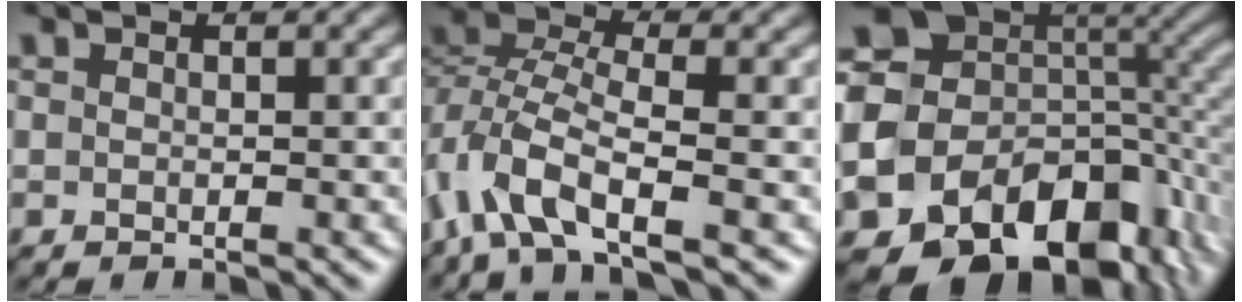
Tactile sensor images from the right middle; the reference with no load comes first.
{"total": 6.7, "force": [-3.7, 2.9, 4.9], "torque": [-0.108, 0.007, -0.086]}
{"total": 19.1, "force": [-7.5, 14.1, 10.6], "torque": [-0.183, -0.014, -0.088]}